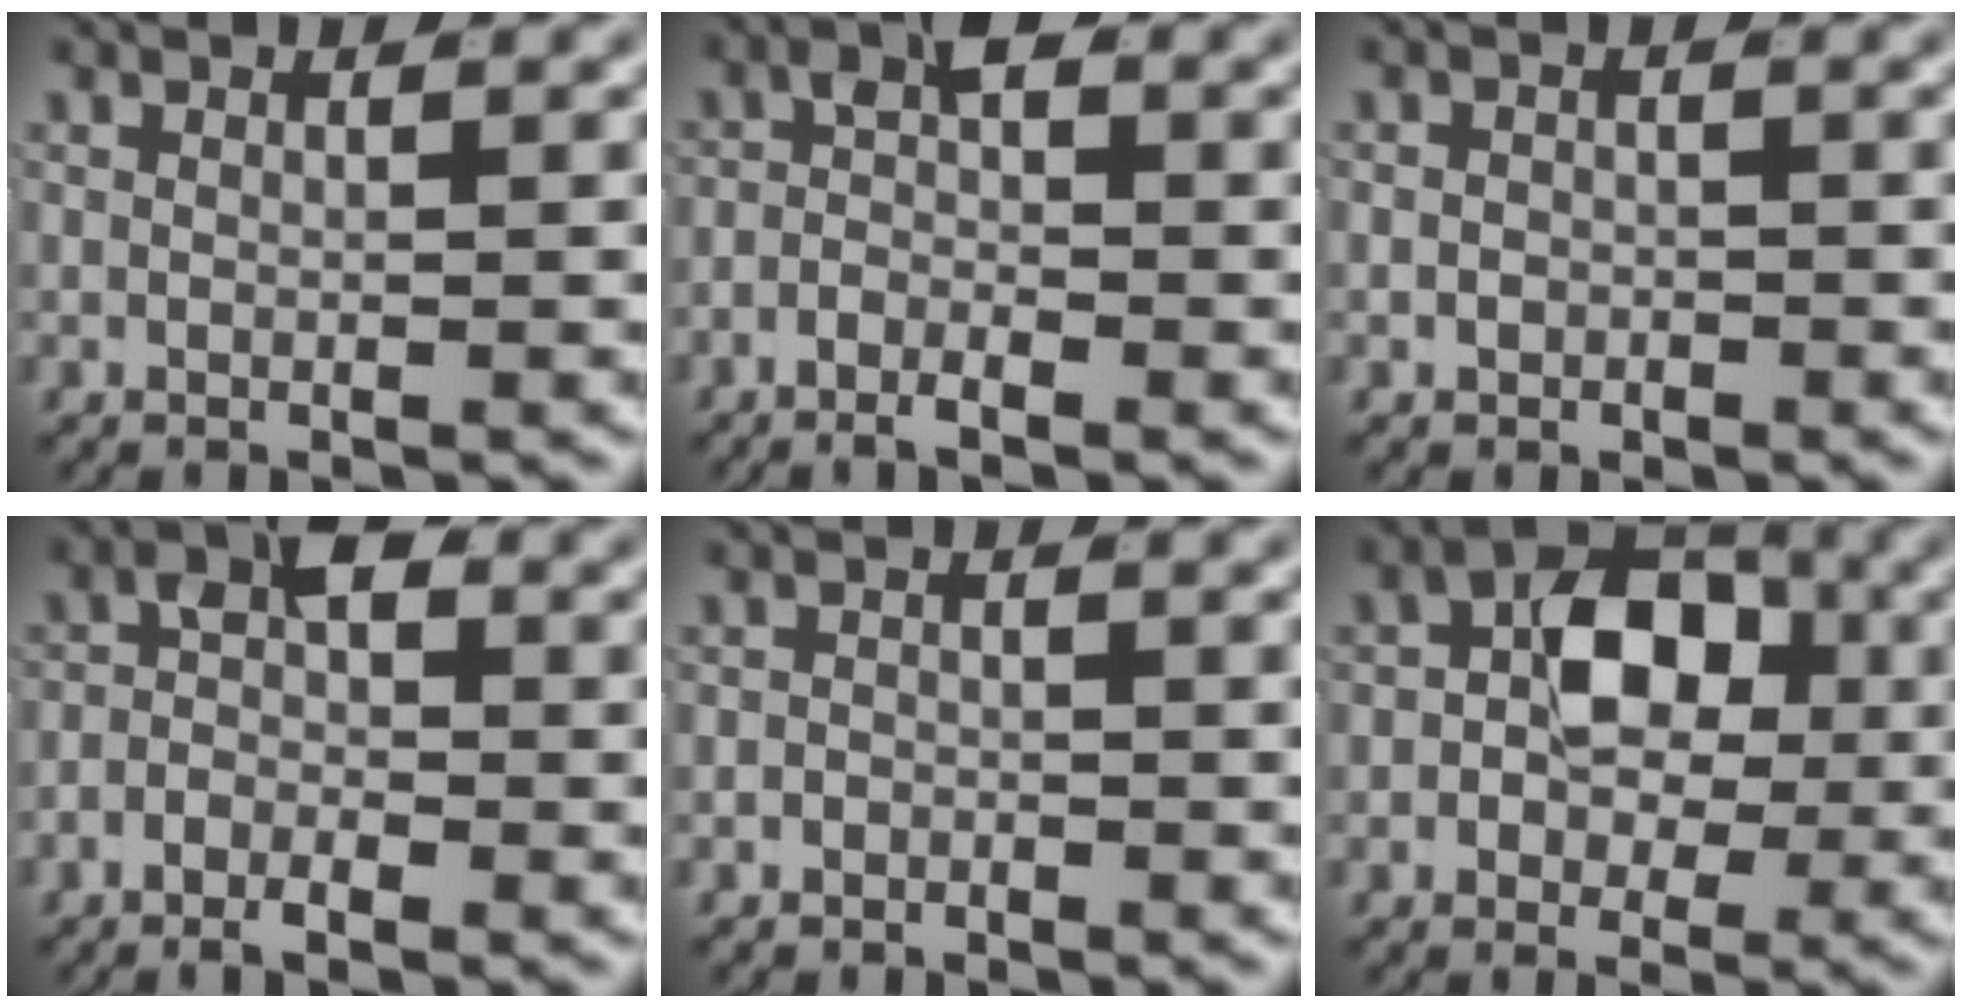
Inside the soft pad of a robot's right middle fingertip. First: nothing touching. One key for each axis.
{"total": 3.6, "fx": -1.6, "fy": 1.8, "fz": 2.8, "tx": -0.042, "ty": 0.000, "tz": -0.034}
{"total": 1.1, "fx": -0.7, "fy": 0.8, "fz": 0.1, "tx": 0.007, "ty": -0.001, "tz": -0.011}
{"total": 4.4, "fx": -1.4, "fy": 2.4, "fz": 3.3, "tx": -0.047, "ty": -0.004, "tz": -0.031}
{"total": 1.1, "fx": -1.0, "fy": 0.4, "fz": -0.1, "tx": 0.006, "ty": -0.004, "tz": -0.016}
{"total": 5.6, "fx": -0.2, "fy": 3.9, "fz": 4.0, "tx": -0.059, "ty": 0.005, "tz": -0.010}